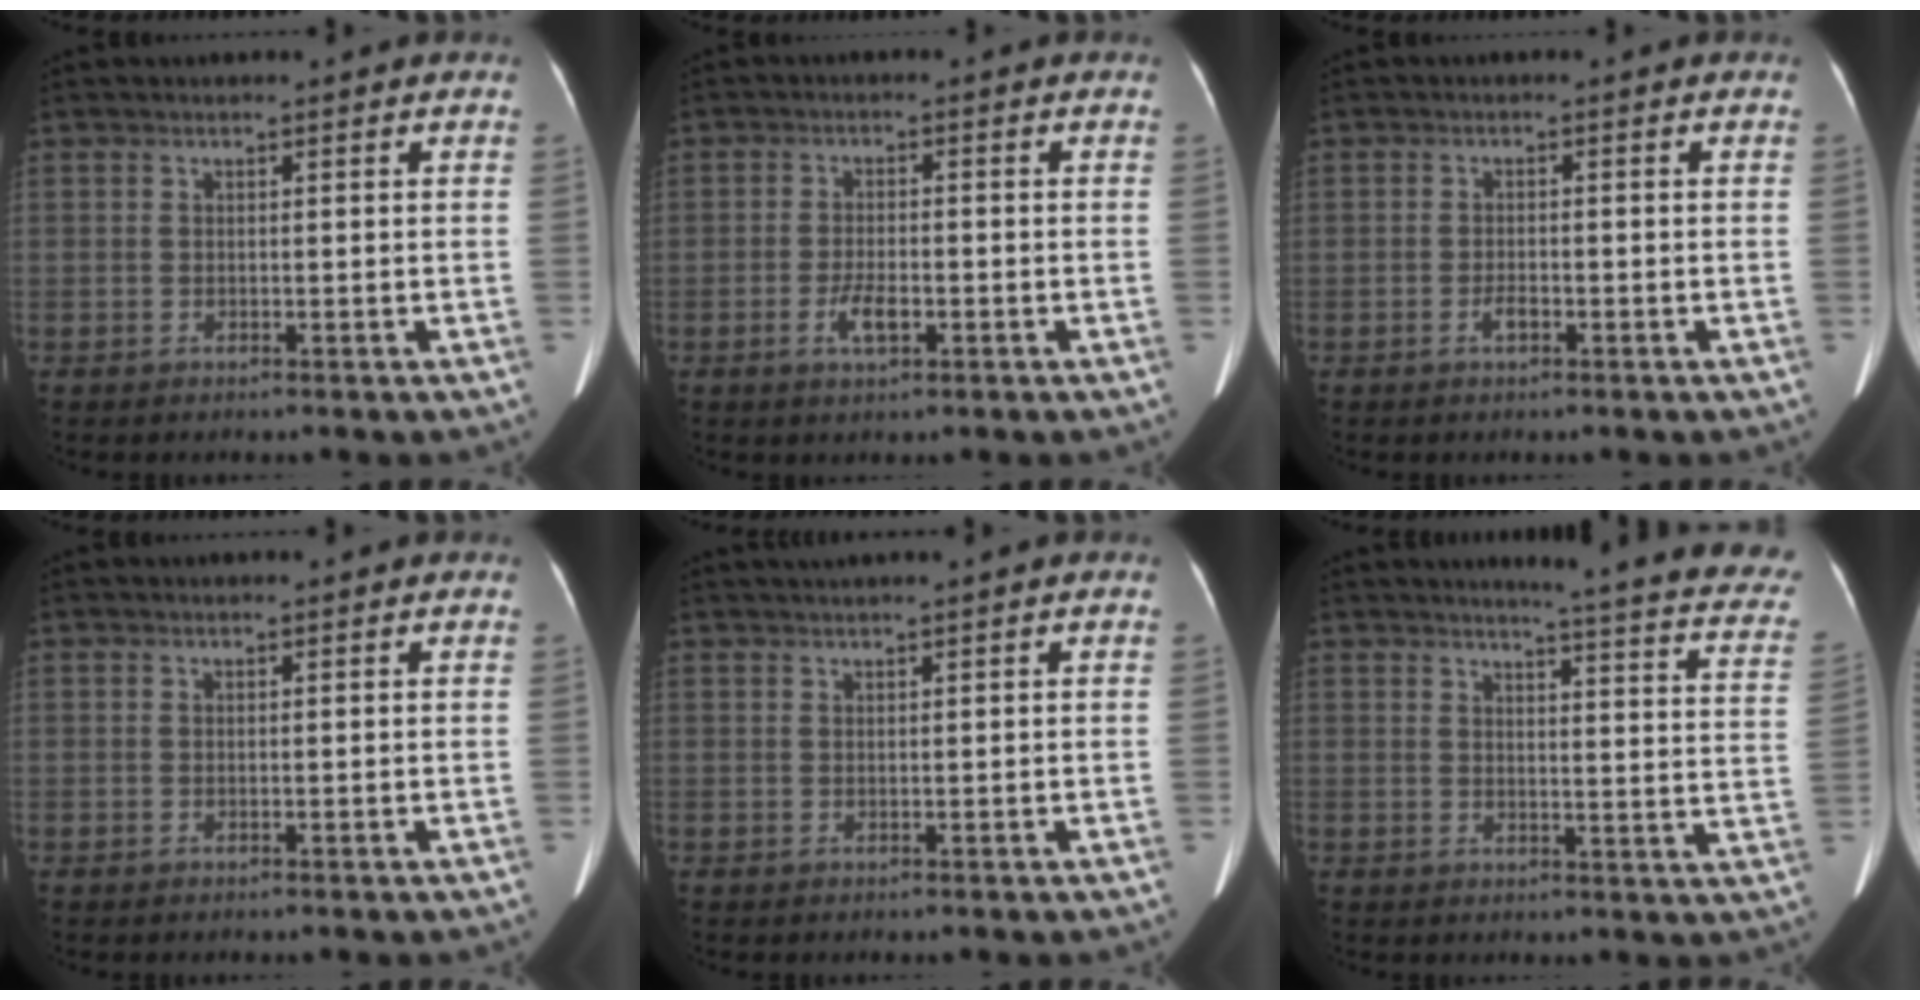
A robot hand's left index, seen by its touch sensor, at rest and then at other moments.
{"total": 3.7, "force": [-1.6, 1.3, 3.0], "torque": [-0.062, 0.000, -0.026]}
{"total": 1.6, "force": [-0.9, 0.6, 1.1], "torque": [-0.022, 0.001, -0.014]}
{"total": 0.0}
{"total": 1.4, "force": [0.9, -0.4, 1.0], "torque": [-0.024, 0.011, 0.023]}
{"total": 18.9, "force": [17.0, 0.9, 8.2], "torque": [-0.092, -0.079, 0.171]}